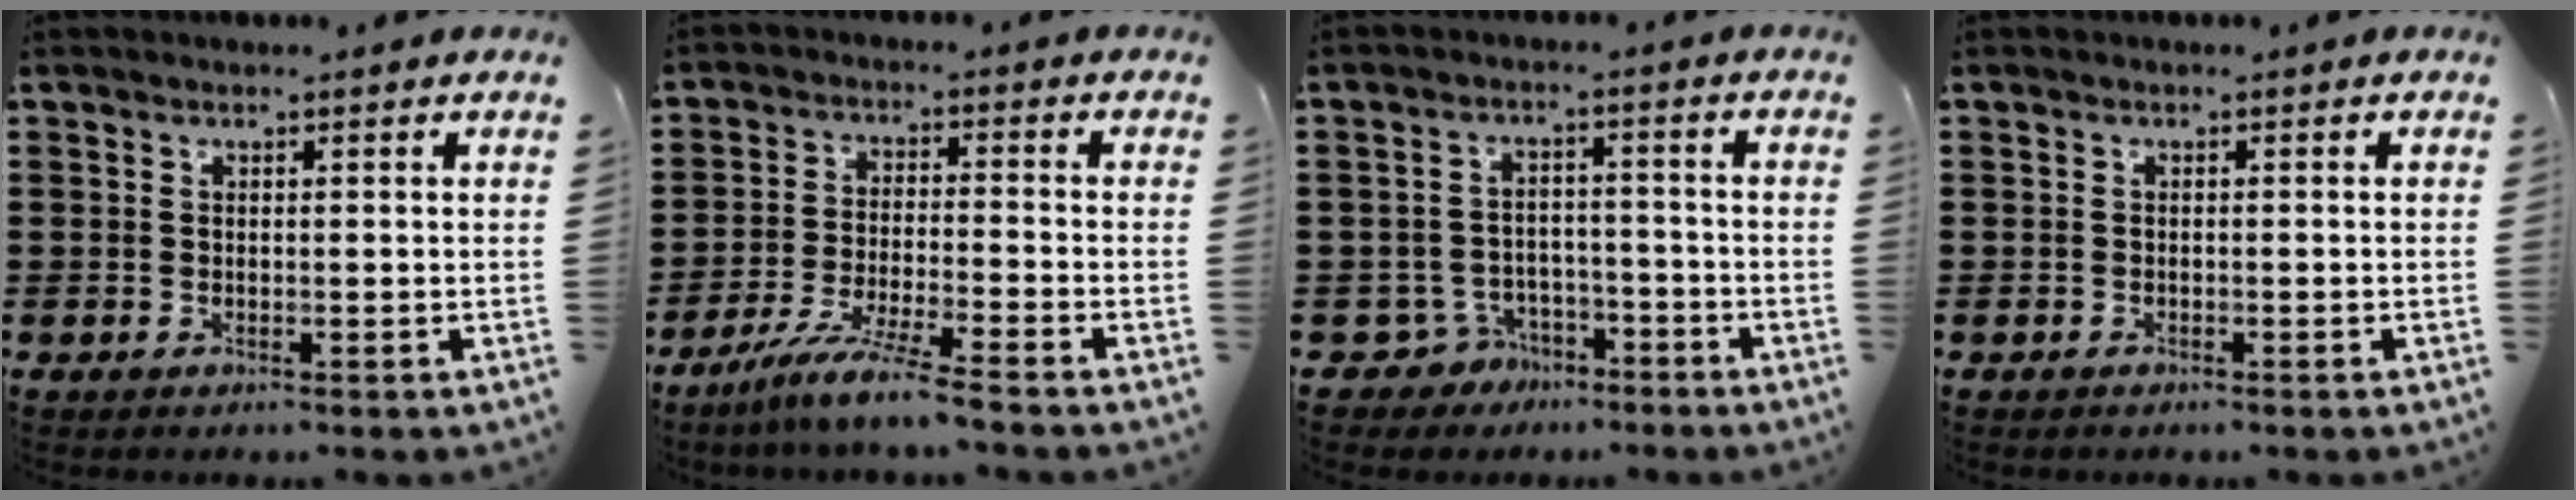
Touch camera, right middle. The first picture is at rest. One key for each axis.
{"total": 7.0, "fx": -6.0, "fy": -0.9, "fz": 3.4, "tx": -0.070, "ty": -0.020, "tz": -0.116}
{"total": 4.6, "fx": -3.8, "fy": 2.4, "fz": 0.7, "tx": -0.036, "ty": 0.006, "tz": -0.081}
{"total": 0.6, "fx": -0.5, "fy": 0.2, "fz": 0.0, "tx": -0.001, "ty": 0.001, "tz": -0.012}